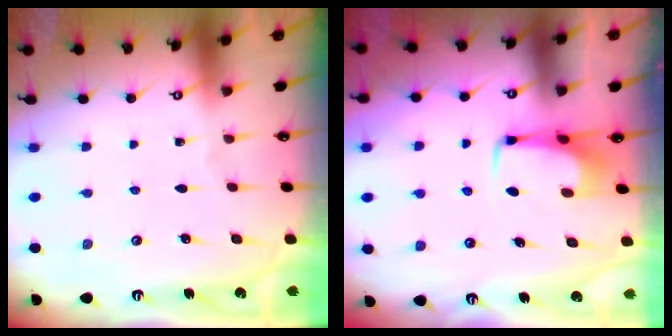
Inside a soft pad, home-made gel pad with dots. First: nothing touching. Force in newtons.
{"total": 3.0, "press": 3.0, "slide": 0.4}